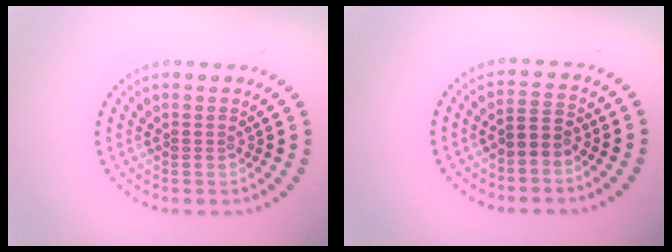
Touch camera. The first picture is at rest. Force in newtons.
{"total": 1.9, "press": 1.5, "slide": 1.2}